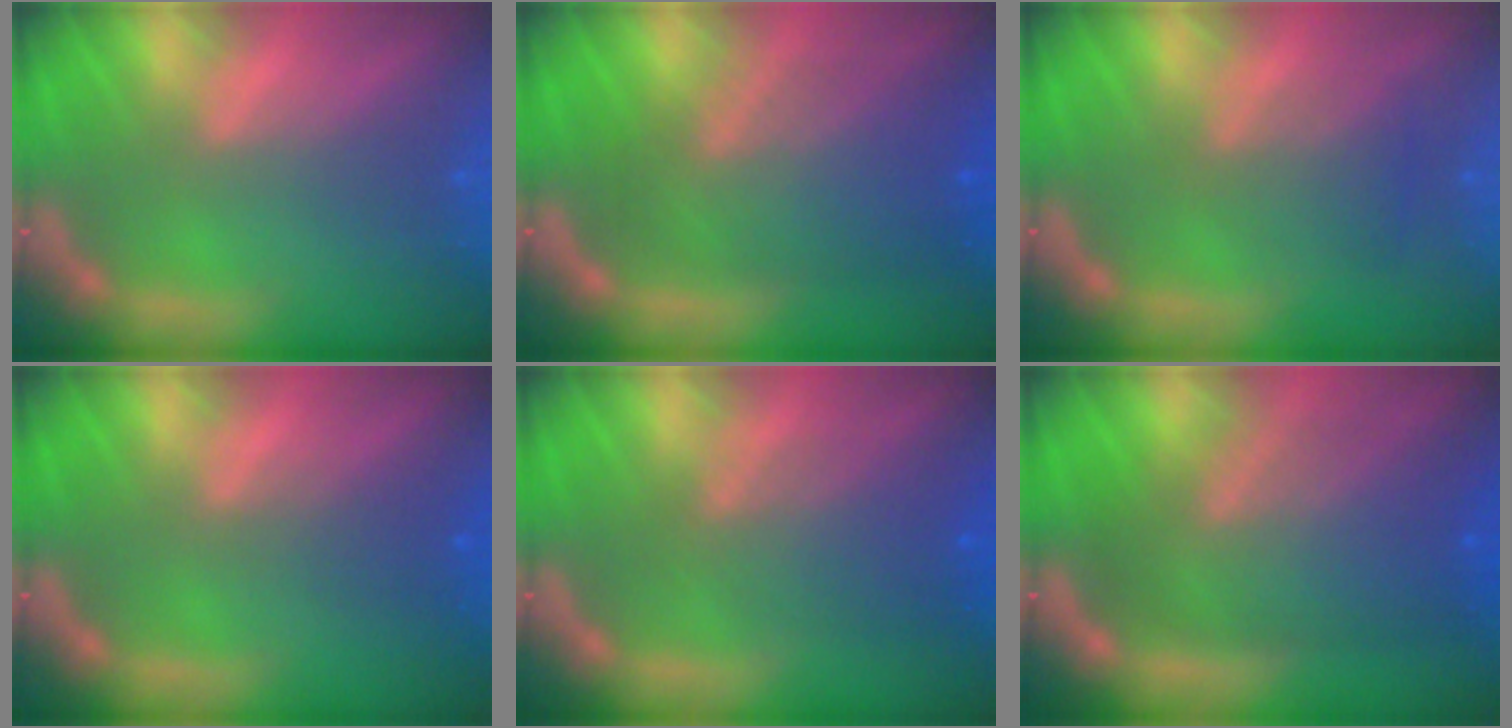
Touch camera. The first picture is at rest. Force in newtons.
{"total": 8.1}
{"total": 3.0}
{"total": 1.9}
{"total": 5.1}
{"total": 9.5}